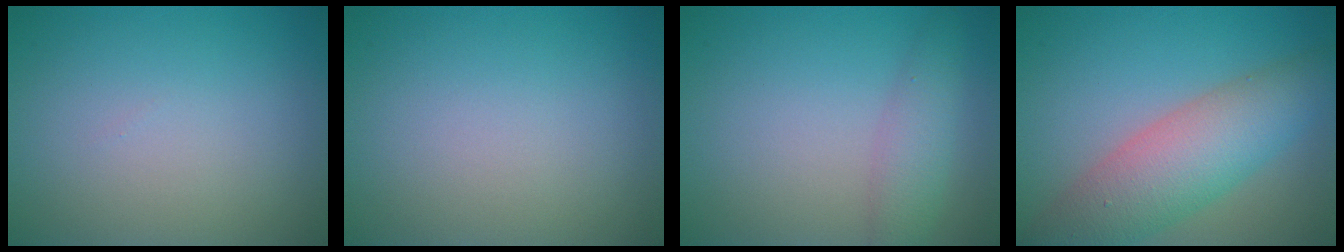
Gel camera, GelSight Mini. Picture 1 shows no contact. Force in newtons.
{"total": 0.0}
{"total": 2.8, "press": 2.8, "slide": 0.1}
{"total": 7.3, "press": 7.3, "slide": 0.3}